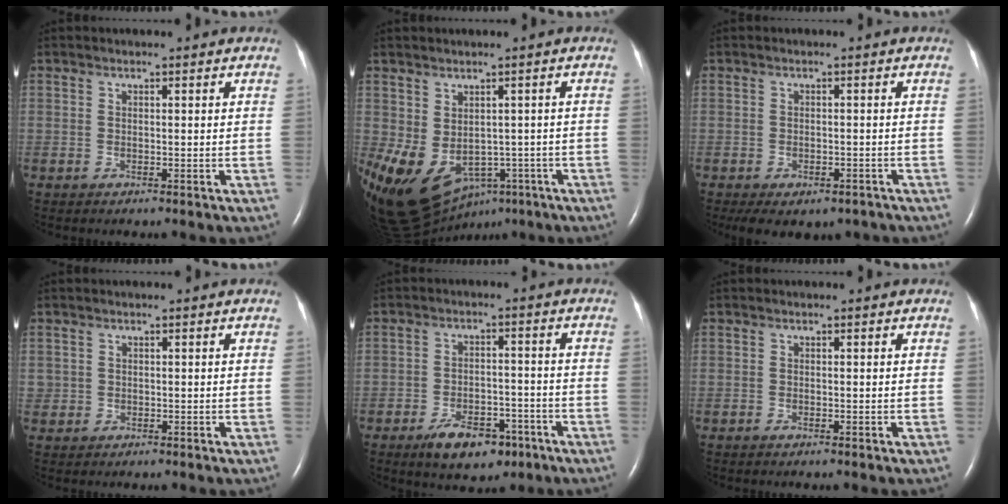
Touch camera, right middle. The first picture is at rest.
{"total": 17.3, "force": [-8.4, 11.2, 10.2], "torque": [-0.233, -0.026, -0.108]}
{"total": 7.6, "force": [-5.4, 4.1, 3.6], "torque": [-0.050, 0.004, -0.070]}
{"total": 0.7, "force": [0.0, 0.7, 0.0], "torque": [0.005, 0.005, -0.002]}
{"total": 8.2, "force": [-5.1, 4.1, 4.9], "torque": [-0.083, 0.000, -0.076]}
{"total": 0.0}